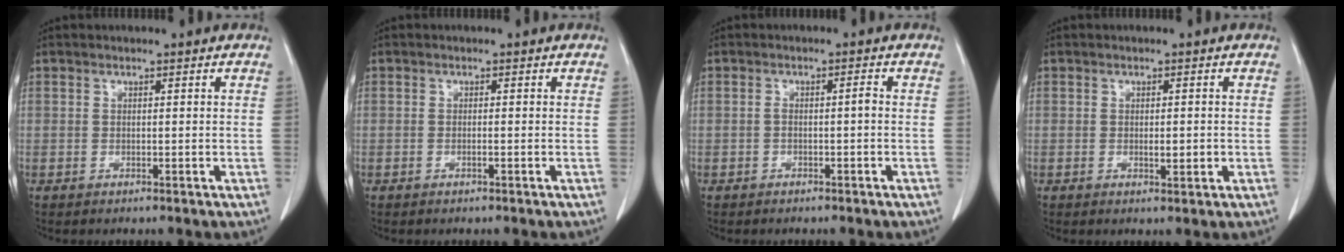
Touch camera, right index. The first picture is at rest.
{"total": 0.5, "force": [-0.2, 0.0, 0.5], "torque": [-0.009, 0.001, -0.003]}
{"total": 1.4, "force": [-0.4, 0.2, 1.3], "torque": [-0.021, 0.002, -0.007]}
{"total": 2.0, "force": [-0.2, 0.6, 1.9], "torque": [-0.031, -0.002, -0.001]}